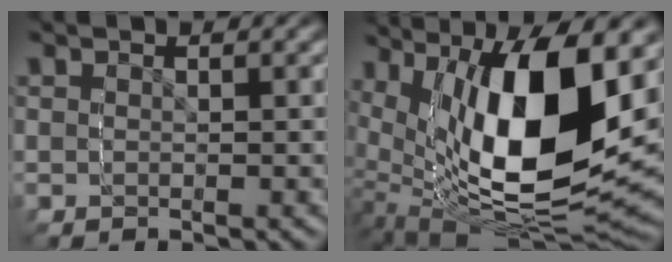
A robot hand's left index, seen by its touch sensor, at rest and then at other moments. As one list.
[{"total": 16.5, "force": [1.9, 10.8, 12.3], "torque": [-0.258, -0.016, 0.041]}]